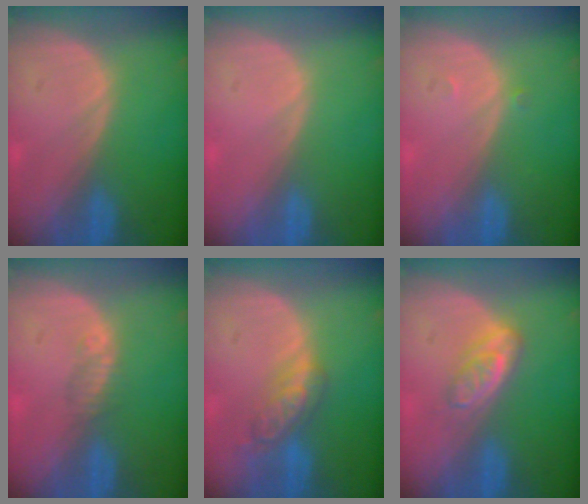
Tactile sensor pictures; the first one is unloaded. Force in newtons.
{"total": 0.0}
{"total": 0.7, "press": 0.5, "slide": 0.5}
{"total": 1.5, "press": 1.3, "slide": 0.9}
{"total": 5.7, "press": 4.9, "slide": 2.9}
{"total": 5.0, "press": 4.4, "slide": 2.4}